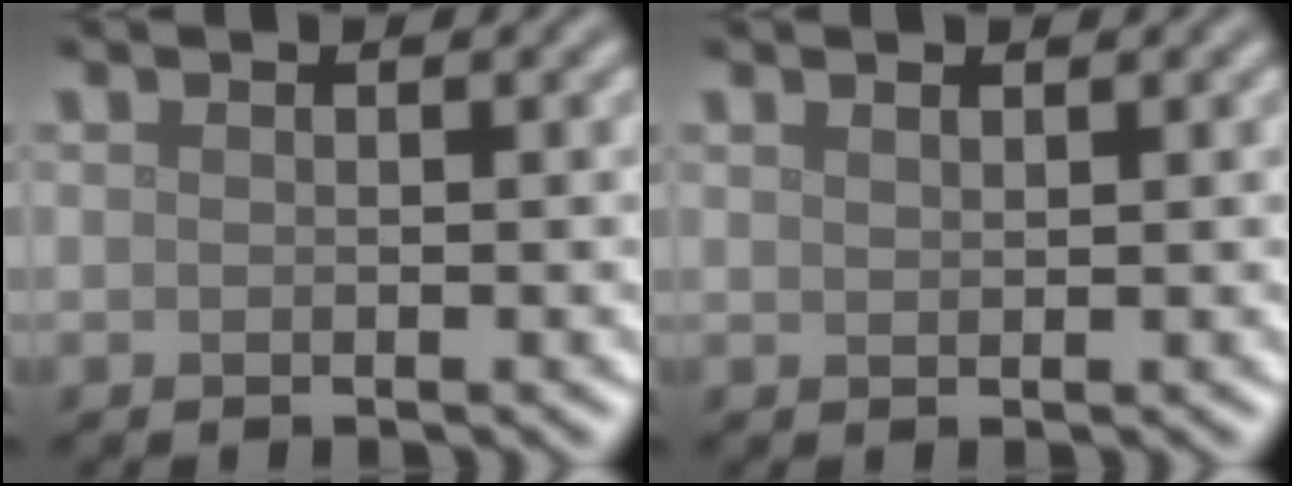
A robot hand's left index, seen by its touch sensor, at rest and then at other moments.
{"total": 0.6, "force": [0.6, 0.1, 0.2], "torque": [-0.001, 0.000, 0.012]}